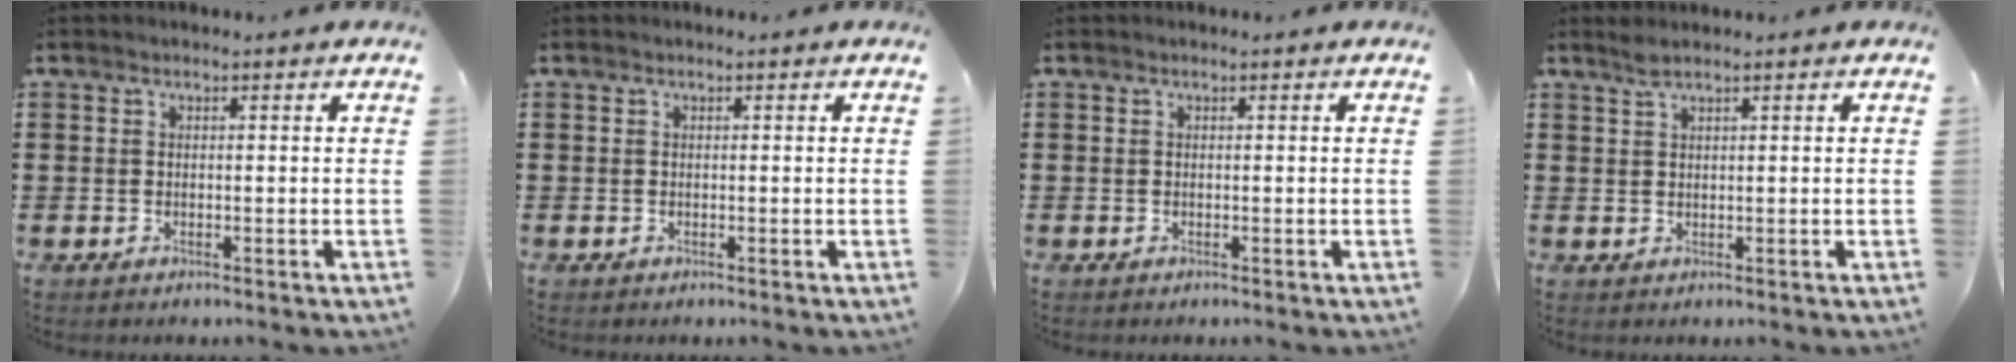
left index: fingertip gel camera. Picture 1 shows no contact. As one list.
[{"total": 0.0}, {"total": 0.0}, {"total": 1.6, "force": [1.2, 0.1, 1.0], "torque": [-0.022, 0.001, 0.021]}]